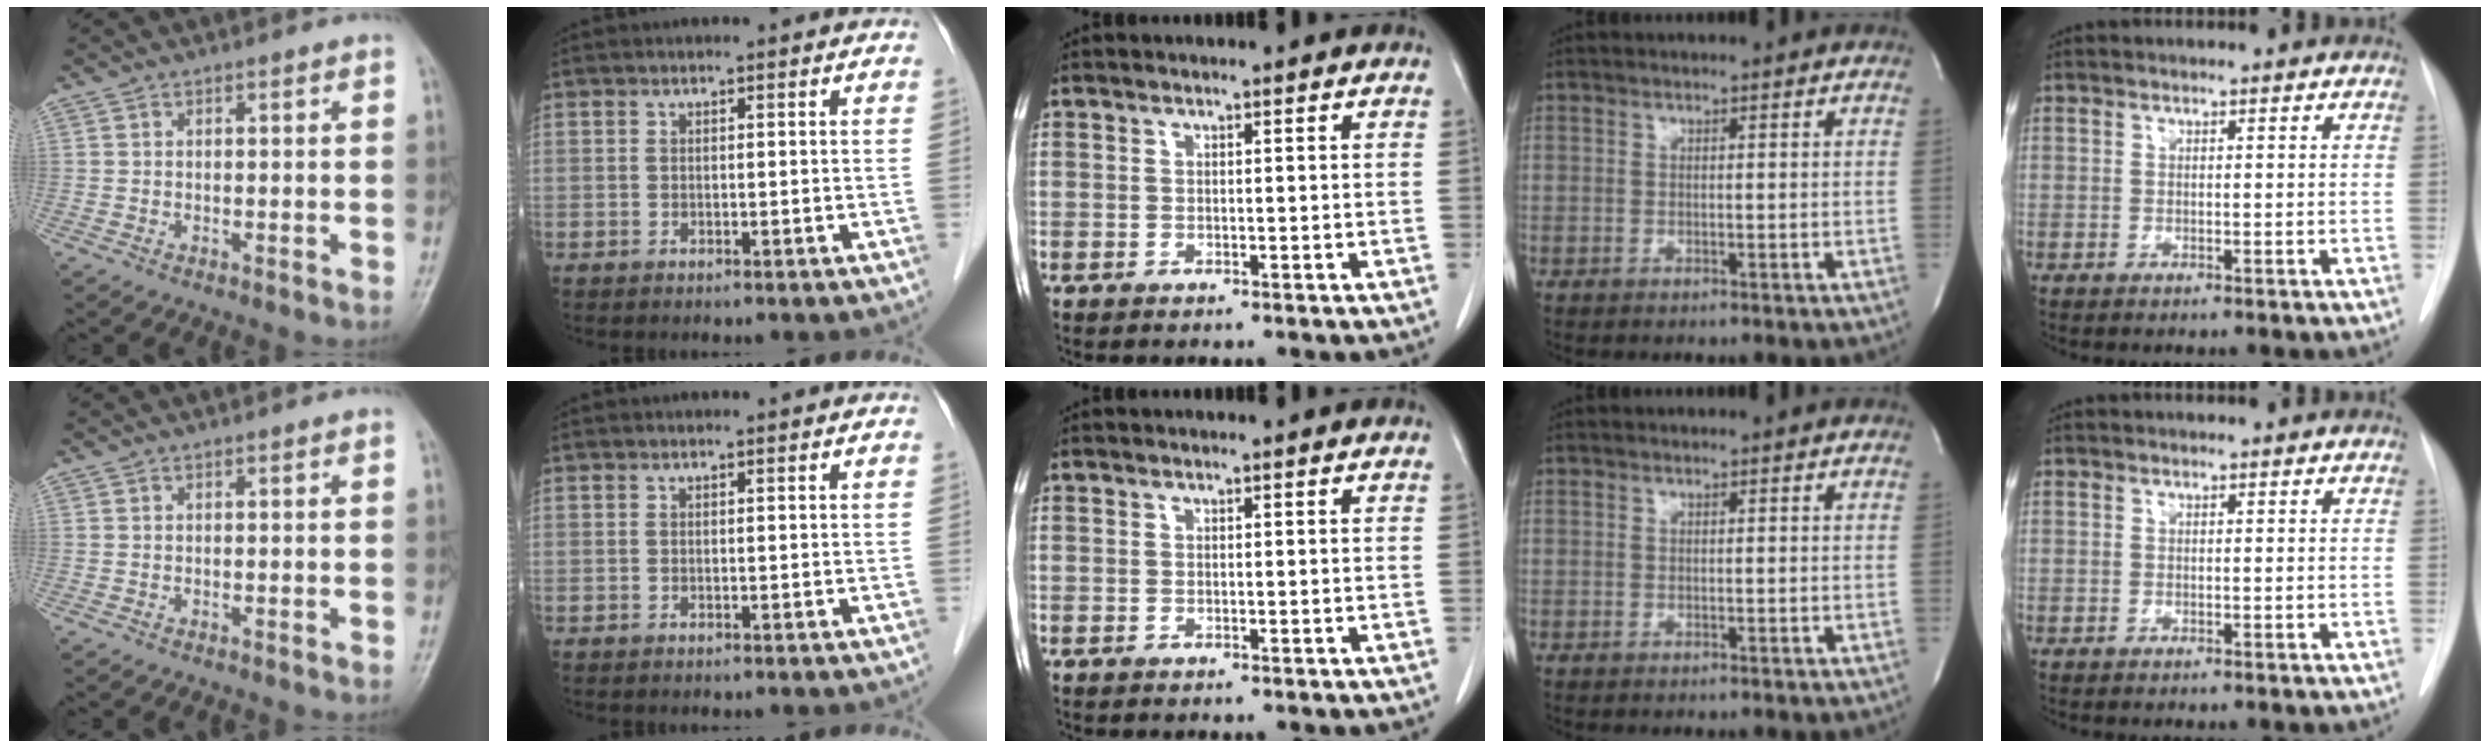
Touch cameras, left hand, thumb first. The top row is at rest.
{}